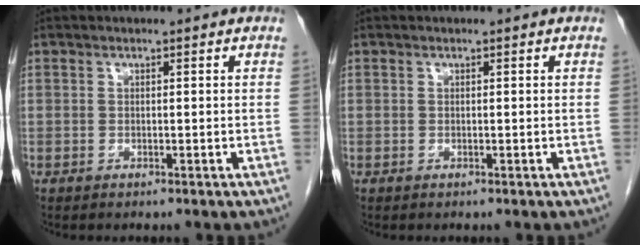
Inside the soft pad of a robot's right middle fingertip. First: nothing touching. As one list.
[{"total": 0.0}]